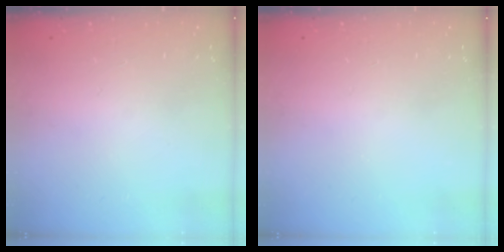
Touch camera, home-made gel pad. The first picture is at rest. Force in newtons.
{"total": 0.0}